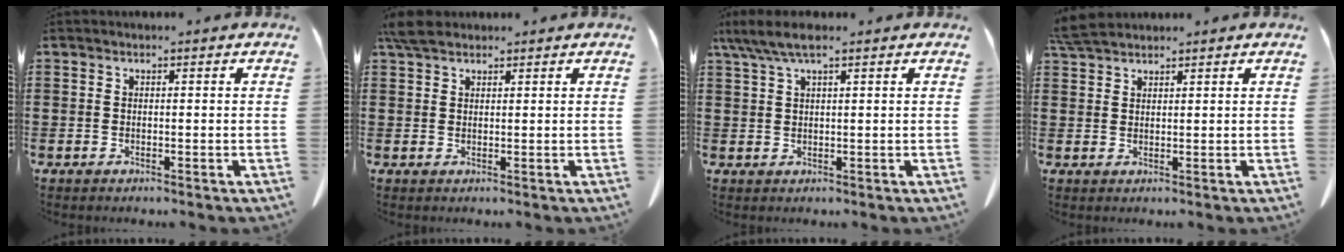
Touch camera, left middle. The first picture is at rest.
{"total": 3.4, "force": [2.7, 1.3, 1.7], "torque": [-0.041, 0.005, 0.052]}
{"total": 4.8, "force": [3.1, 0.7, 3.7], "torque": [-0.076, -0.006, 0.057]}
{"total": 3.8, "force": [3.4, 0.6, 1.5], "torque": [-0.040, -0.003, 0.066]}